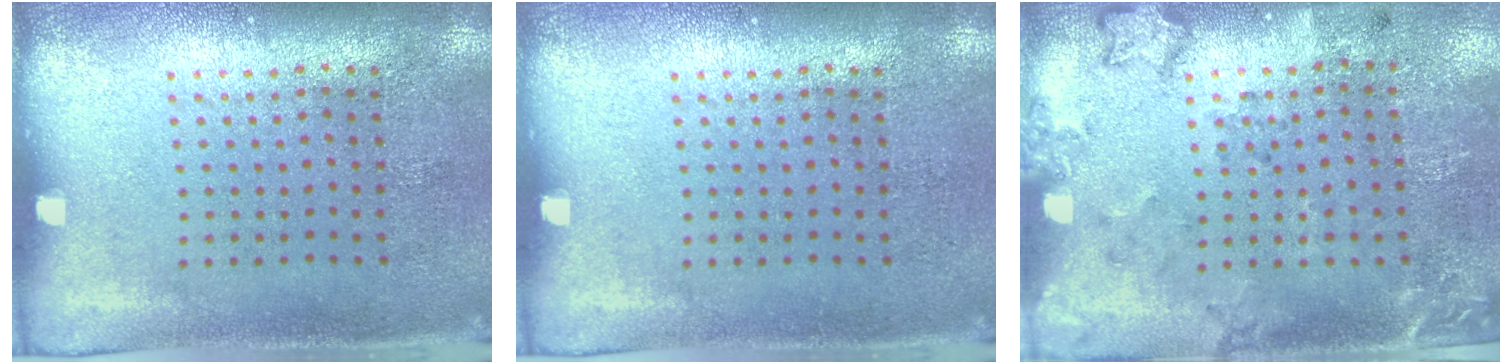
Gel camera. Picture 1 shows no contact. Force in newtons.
{"total": 0.0}
{"total": 2.0, "press": 1.4, "slide": 1.4}